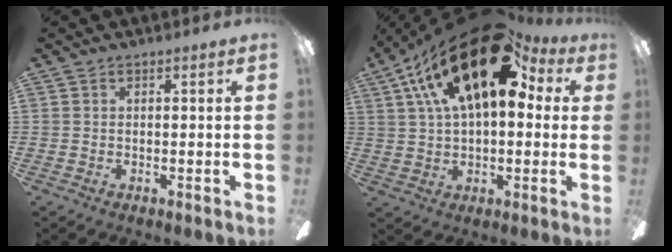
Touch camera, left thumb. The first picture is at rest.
{"total": 24.7, "force": [12.0, 11.8, 18.0], "torque": [-0.319, -0.044, 0.196]}